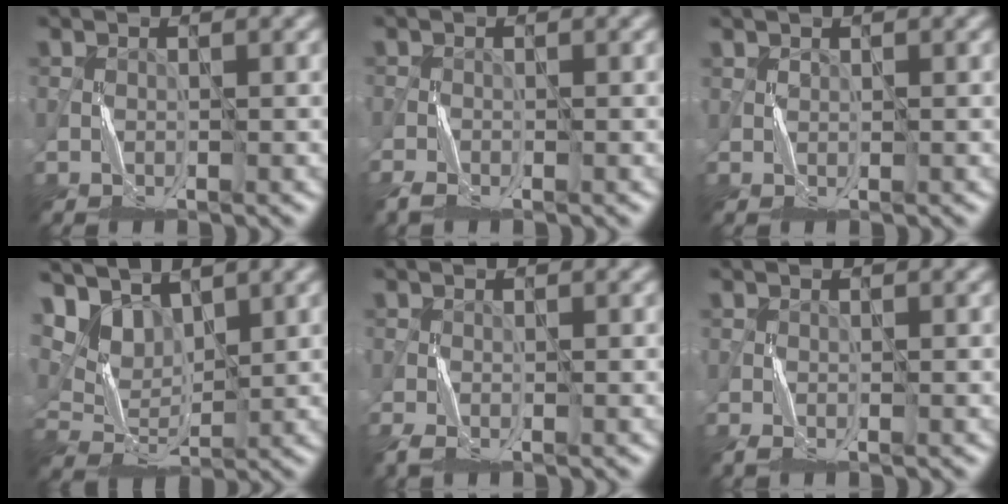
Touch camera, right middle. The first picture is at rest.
{"total": 2.0, "force": [-1.6, 0.6, 1.1], "torque": [-0.029, -0.004, -0.034]}
{"total": 0.6, "force": [0.5, 0.3, 0.4], "torque": [-0.009, 0.000, 0.011]}
{"total": 5.0, "force": [3.5, 2.6, 2.4], "torque": [-0.062, -0.006, 0.061]}
{"total": 1.8, "force": [-1.1, 0.6, 1.3], "torque": [-0.037, -0.005, -0.023]}
{"total": 1.1, "force": [-0.6, 0.3, 0.9], "torque": [-0.027, -0.004, -0.012]}